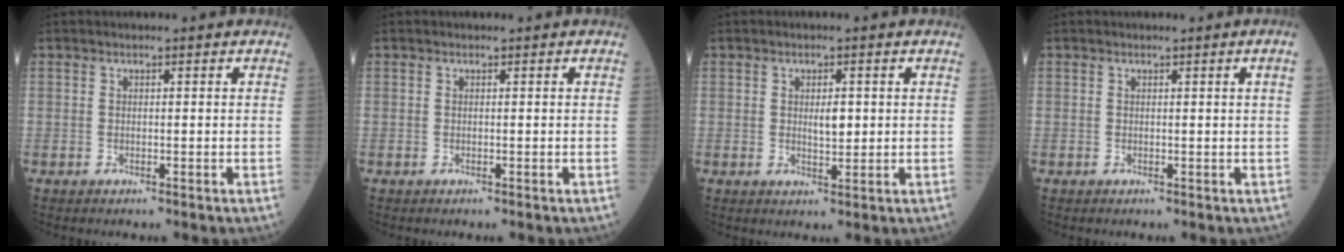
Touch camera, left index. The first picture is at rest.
{"total": 0.0}
{"total": 2.5, "force": [0.4, 1.0, 2.2], "torque": [-0.039, -0.005, 0.009]}
{"total": 0.9, "force": [0.4, -0.5, 0.7], "torque": [-0.018, -0.009, 0.007]}